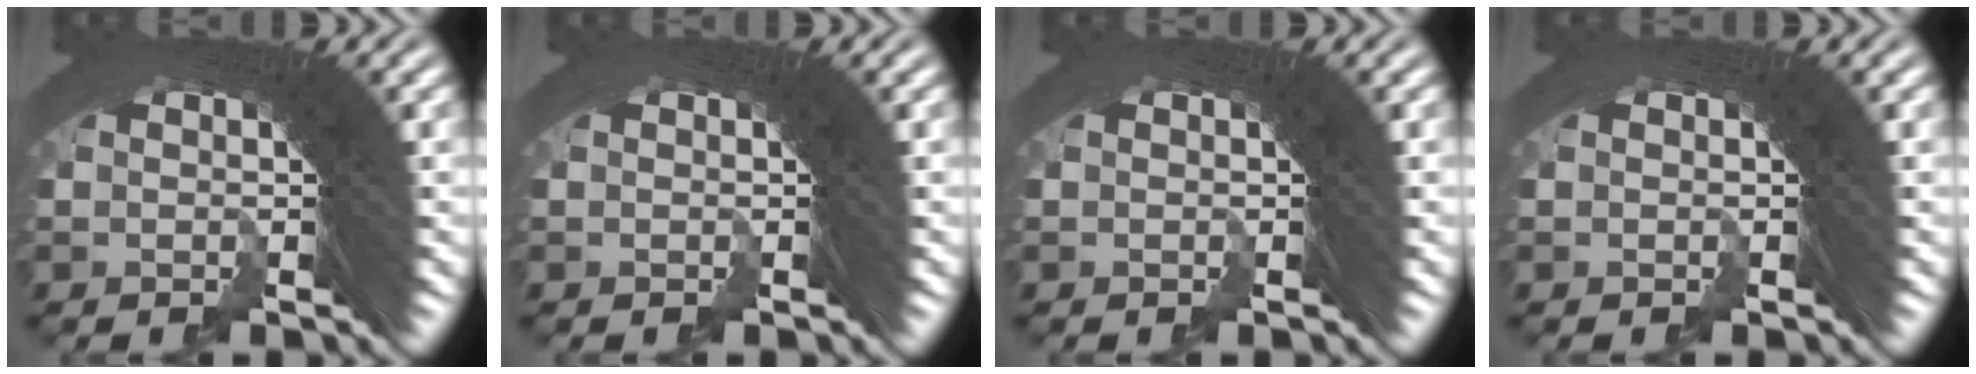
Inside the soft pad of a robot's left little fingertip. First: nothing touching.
{"total": 0.0}
{"total": 0.0}
{"total": 0.0}